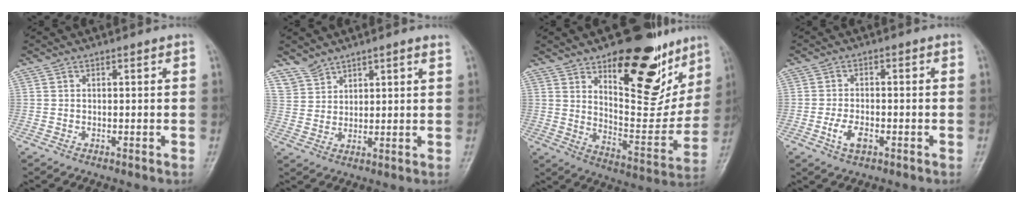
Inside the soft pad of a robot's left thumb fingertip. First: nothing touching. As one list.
[{"total": 4.2, "force": [3.9, 1.4, 0.5], "torque": [0.009, -0.019, 0.074]}, {"total": 24.5, "force": [14.3, 10.7, 16.8], "torque": [-0.173, -0.079, 0.214]}, {"total": 4.4, "force": [-1.8, 2.5, 3.2], "torque": [-0.060, 0.009, -0.034]}]